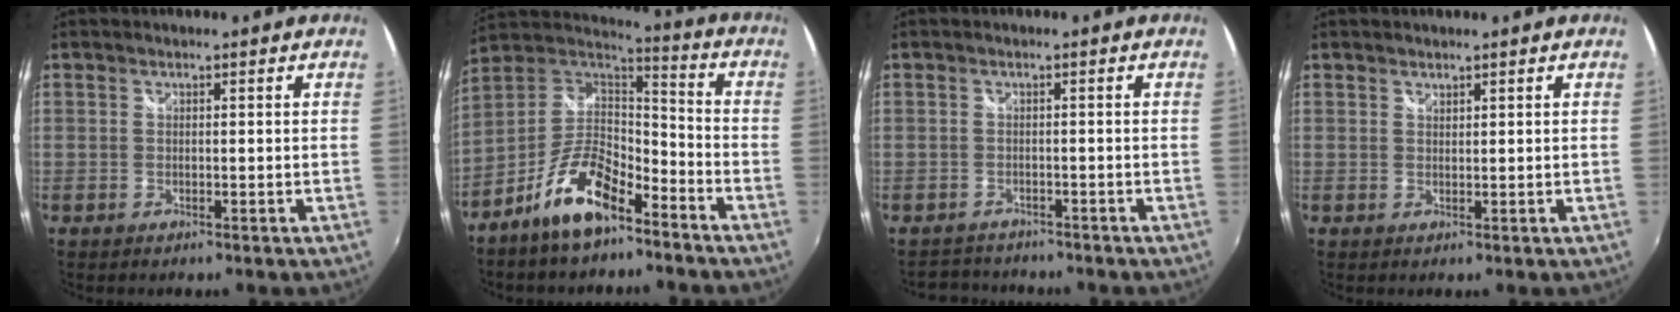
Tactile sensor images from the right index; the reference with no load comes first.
{"total": 14.2, "force": [-8.8, 5.7, 9.6], "torque": [-0.198, 0.012, -0.161]}
{"total": 3.7, "force": [-3.2, 1.8, -0.2], "torque": [-0.010, 0.008, -0.057]}
{"total": 0.7, "force": [0.7, 0.2, 0.1], "torque": [0.000, 0.000, 0.013]}